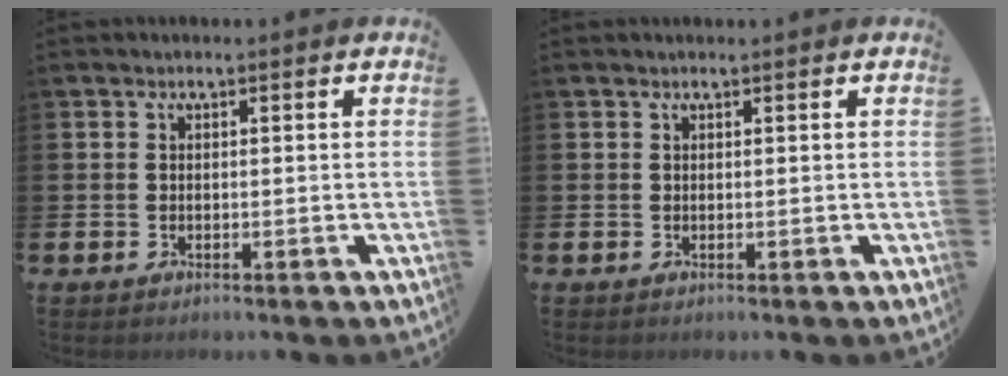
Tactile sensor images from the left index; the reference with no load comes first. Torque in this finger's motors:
{"motor_torque": [-0.04, -1.02, -0.05, -0.01]}